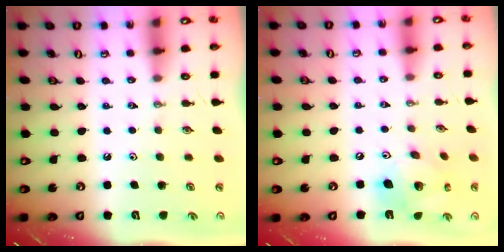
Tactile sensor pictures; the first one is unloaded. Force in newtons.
{"total": 15.6, "press": 15.4, "slide": 2.5}